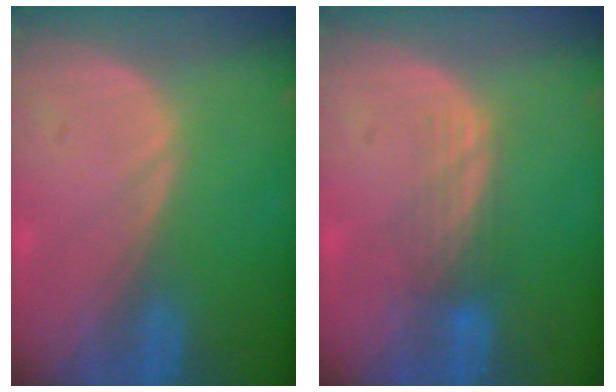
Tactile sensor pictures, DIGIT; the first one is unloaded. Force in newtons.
{"total": 3.5, "press": 2.9, "slide": 1.9}